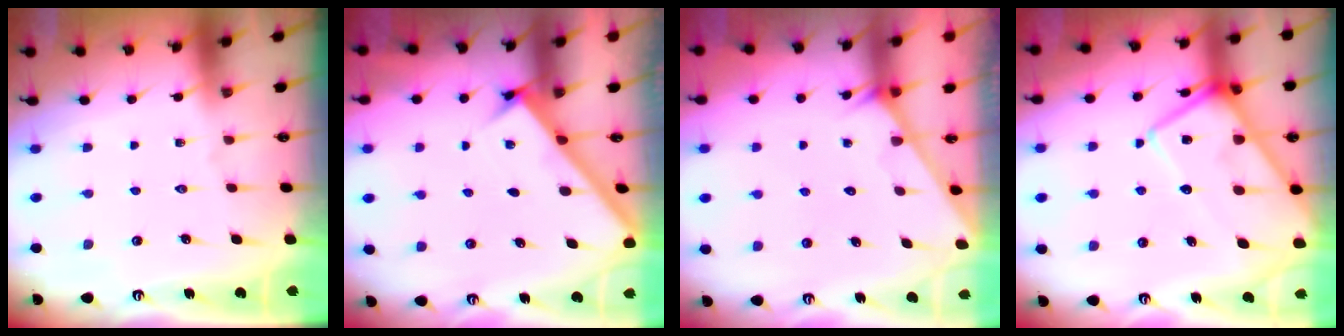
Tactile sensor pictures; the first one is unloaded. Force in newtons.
{"total": 2.7, "press": 2.7, "slide": 0.3}
{"total": 1.6, "press": 1.6, "slide": 0.1}
{"total": 15.7, "press": 15.7, "slide": 1.2}